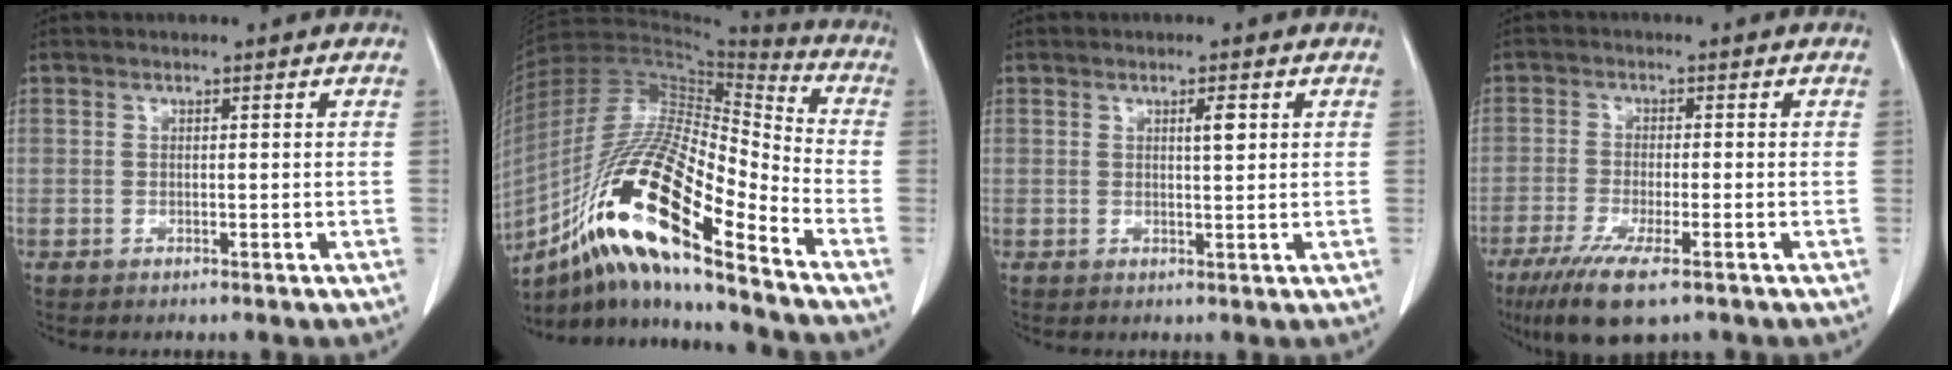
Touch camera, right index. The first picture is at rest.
{"total": 21.0, "force": [-11.9, 2.9, 17.0], "torque": [-0.339, -0.013, -0.215]}
{"total": 2.0, "force": [0.8, 0.2, 1.8], "torque": [-0.030, -0.002, 0.012]}
{"total": 8.7, "force": [-5.4, 1.3, 6.6], "torque": [-0.120, -0.024, -0.089]}